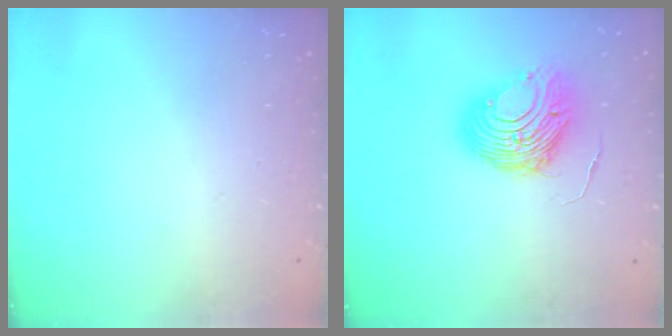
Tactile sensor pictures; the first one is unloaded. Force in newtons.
{"total": 10.6, "press": 10.6, "slide": 0.8}